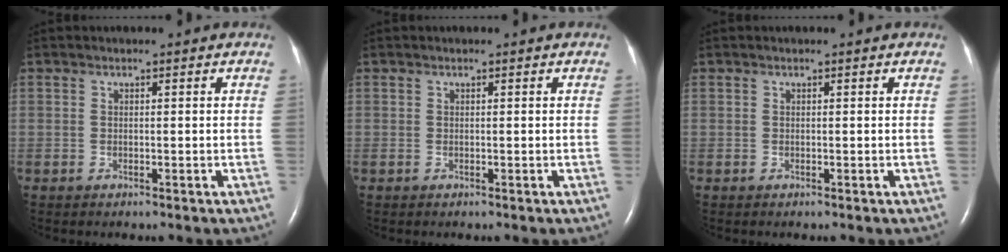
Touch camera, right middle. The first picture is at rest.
{"total": 0.0}
{"total": 0.0}